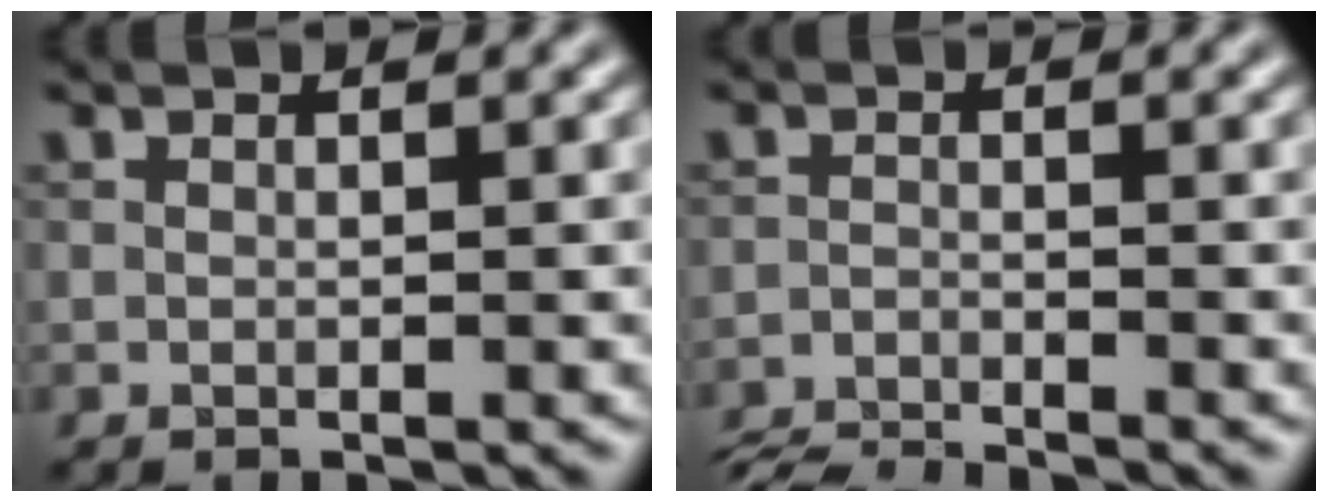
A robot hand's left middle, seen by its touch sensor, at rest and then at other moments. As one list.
[{"total": 4.6, "force": [-4.5, 0.4, 1.0], "torque": [-0.023, -0.020, -0.081]}]